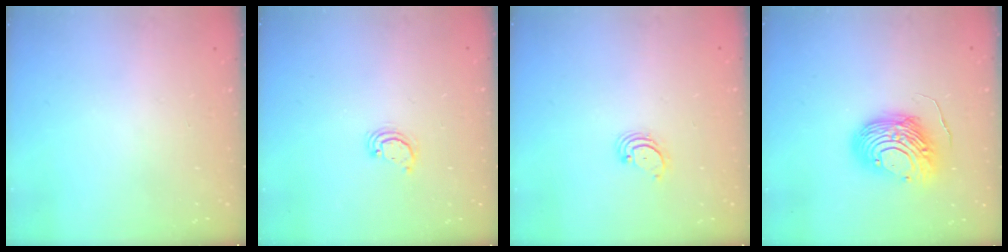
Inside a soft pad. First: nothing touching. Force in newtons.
{"total": 2.6, "press": 2.6, "slide": 0.3}
{"total": 2.7, "press": 2.7, "slide": 0.3}
{"total": 12.4, "press": 12.3, "slide": 1.0}